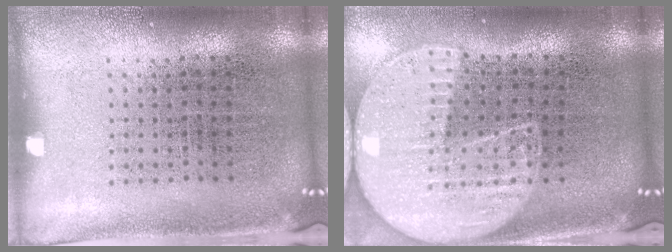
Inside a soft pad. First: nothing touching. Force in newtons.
{"total": 2.3, "press": 2.0, "slide": 1.1}